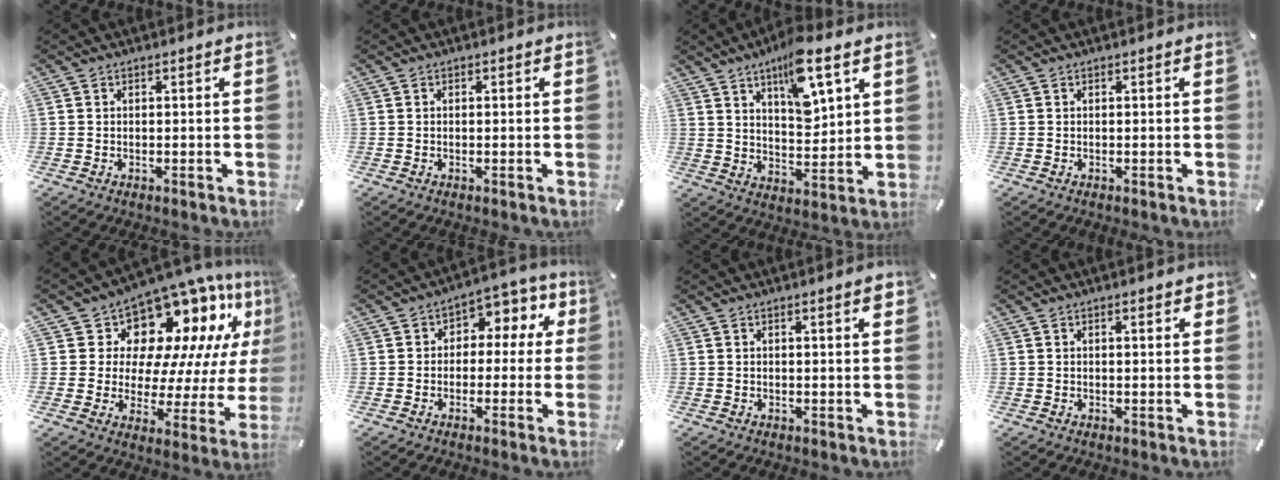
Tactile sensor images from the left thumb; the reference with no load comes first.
{"total": 0.0}
{"total": 11.8, "force": [7.7, 4.4, 7.9], "torque": [-0.117, -0.041, 0.129]}
{"total": 0.0}
{"total": 14.8, "force": [10.7, 8.4, 6.0], "torque": [-0.091, -0.116, 0.180]}
{"total": 7.0, "force": [0.4, 5.6, 4.1], "torque": [-0.051, 0.008, 0.000]}
{"total": 1.9, "force": [1.0, 0.2, 1.6], "torque": [-0.033, 0.002, 0.016]}
{"total": 1.2, "force": [0.8, 0.5, 0.8], "torque": [-0.016, 0.003, 0.014]}